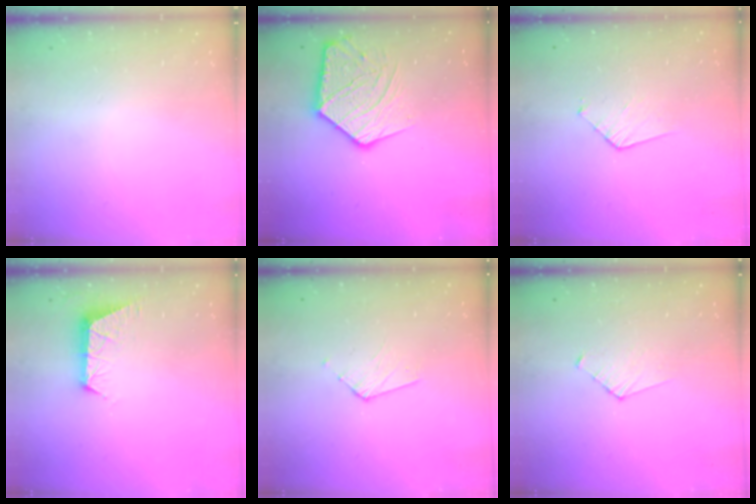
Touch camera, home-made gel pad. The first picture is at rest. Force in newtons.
{"total": 14.5, "press": 14.4, "slide": 1.3}
{"total": 5.0, "press": 5.0, "slide": 0.4}
{"total": 6.8, "press": 6.8, "slide": 0.5}
{"total": 3.2, "press": 3.1, "slide": 0.3}
{"total": 3.2, "press": 3.2, "slide": 0.3}